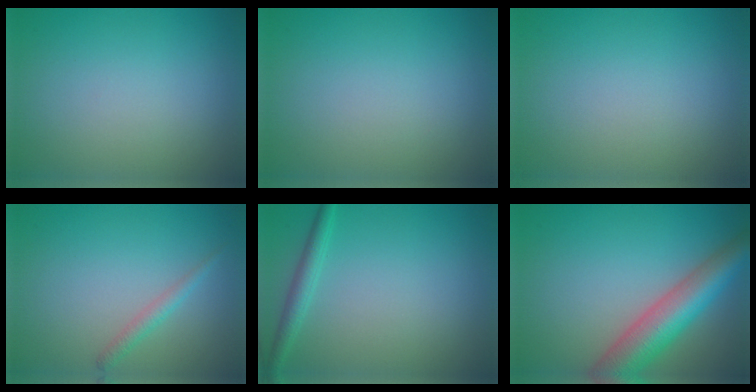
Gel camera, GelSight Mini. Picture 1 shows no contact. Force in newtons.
{"total": 0.0}
{"total": 0.0}
{"total": 1.4, "press": 1.4, "slide": 0.1}
{"total": 1.8, "press": 1.8, "slide": 0.1}
{"total": 7.4, "press": 7.4, "slide": 0.3}